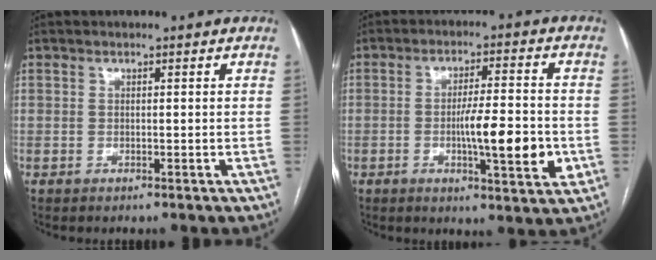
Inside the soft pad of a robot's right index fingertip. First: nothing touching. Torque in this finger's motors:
{"motor_torque": [1.40, -0.65, 0.63, 0.09]}